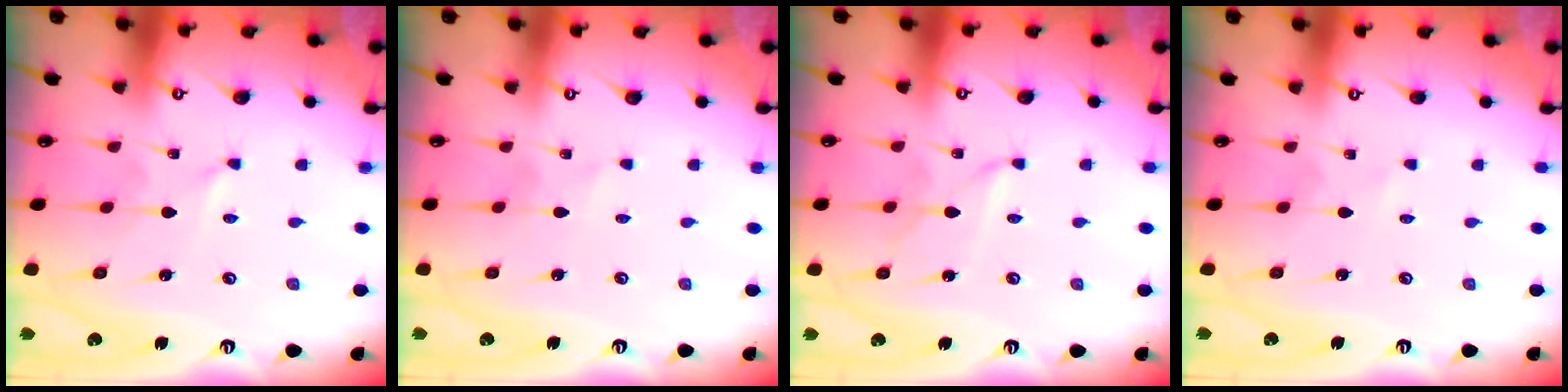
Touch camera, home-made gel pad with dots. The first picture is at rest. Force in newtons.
{"total": 1.1, "press": 1.1, "slide": 0.1}
{"total": 2.7, "press": 2.7, "slide": 0.3}
{"total": 0.0}